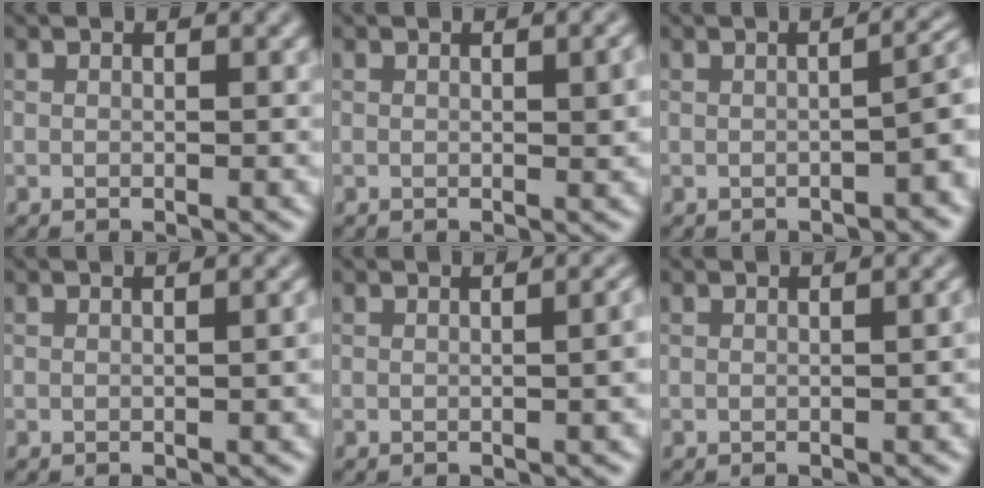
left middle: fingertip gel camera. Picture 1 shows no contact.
{"total": 1.5, "force": [0.3, 0.3, 1.5], "torque": [-0.018, 0.001, 0.004]}
{"total": 3.3, "force": [-1.3, 1.1, 2.8], "torque": [-0.031, 0.008, -0.018]}
{"total": 1.2, "force": [-0.1, 0.4, 1.1], "torque": [-0.009, 0.004, -0.001]}
{"total": 2.6, "force": [0.0, 1.1, 2.3], "torque": [-0.012, 0.008, 0.002]}
{"total": 1.1, "force": [-0.2, 0.4, 1.0], "torque": [-0.009, 0.002, -0.001]}